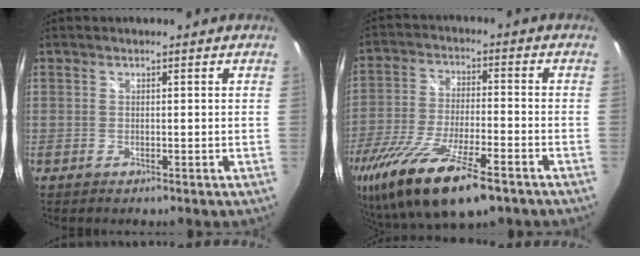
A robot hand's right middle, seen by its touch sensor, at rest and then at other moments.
{"total": 21.7, "force": [-14.1, 6.1, 15.3], "torque": [-0.311, -0.070, -0.245]}